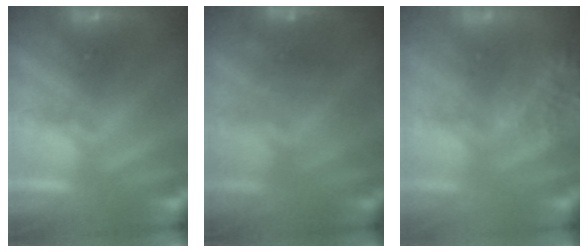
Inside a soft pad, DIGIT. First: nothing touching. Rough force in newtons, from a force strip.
{"total": 4.9}
{"total": 7.6}